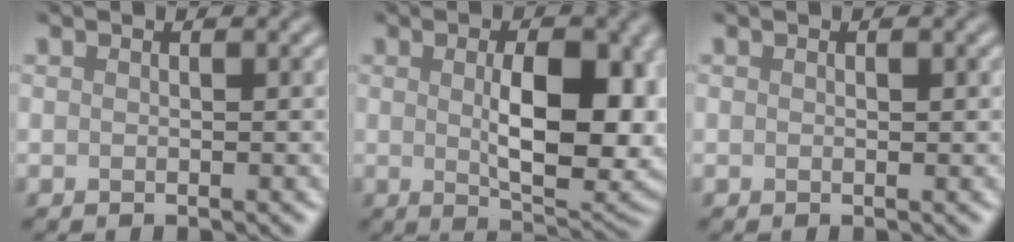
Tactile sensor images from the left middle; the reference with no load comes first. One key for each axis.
{"total": 9.6, "fx": 0.4, "fy": 4.3, "fz": 8.5, "tx": -0.129, "ty": -0.007, "tz": 0.016}
{"total": 0.0}